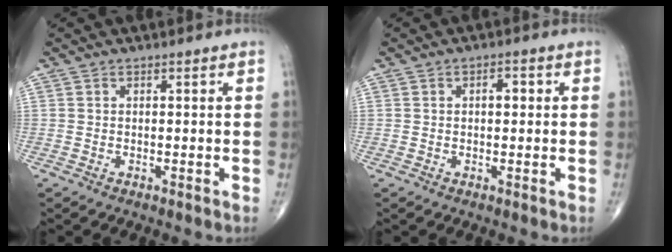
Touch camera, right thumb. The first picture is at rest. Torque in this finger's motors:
{"motor_torque": [0.45, 1.35, 0.70, 0.05, 0.01]}